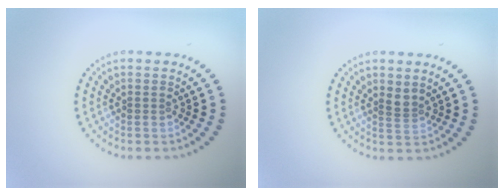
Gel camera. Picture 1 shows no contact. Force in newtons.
{"total": 0.9, "press": 0.5, "slide": 0.7}